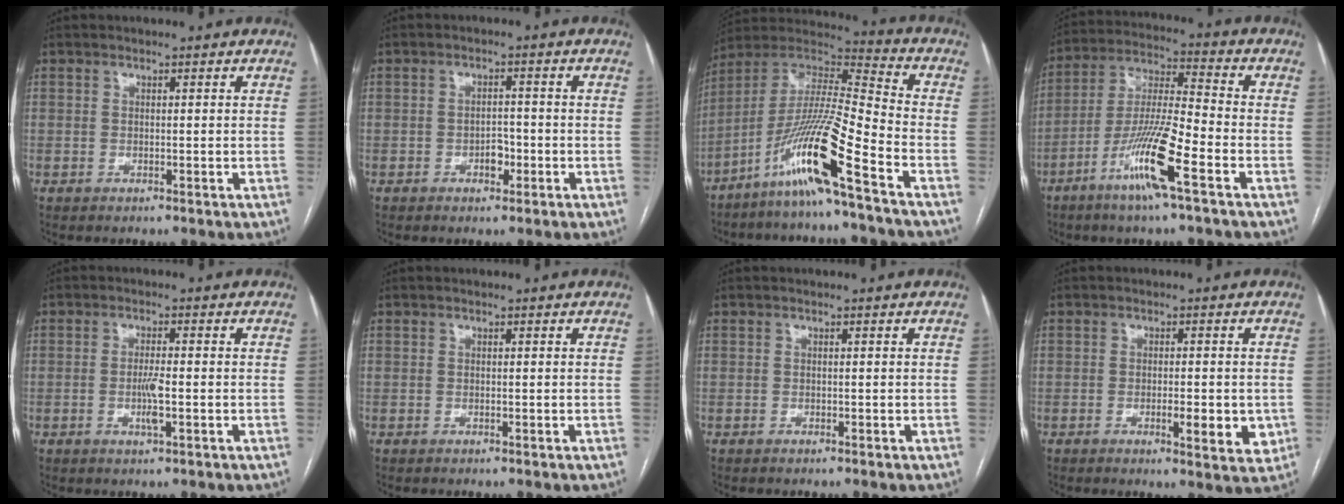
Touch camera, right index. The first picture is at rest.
{"total": 2.6, "force": [-1.2, 1.4, 1.8], "torque": [-0.024, 0.006, -0.018]}
{"total": 15.6, "force": [-9.1, -1.2, 12.6], "torque": [-0.255, -0.009, -0.172]}
{"total": 12.8, "force": [-6.4, 0.3, 11.1], "torque": [-0.219, -0.013, -0.126]}
{"total": 3.2, "force": [-0.9, 0.2, 3.1], "torque": [-0.062, -0.005, -0.016]}
{"total": 0.0}
{"total": 0.0}
{"total": 5.6, "force": [-1.4, 1.6, 5.1], "torque": [-0.069, -0.006, -0.016]}